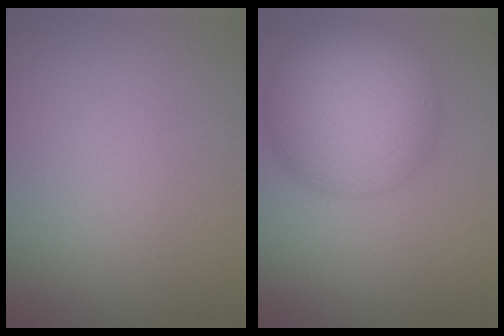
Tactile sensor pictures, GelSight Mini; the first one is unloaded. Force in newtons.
{"total": 9.6, "press": 9.6, "slide": 0.5}